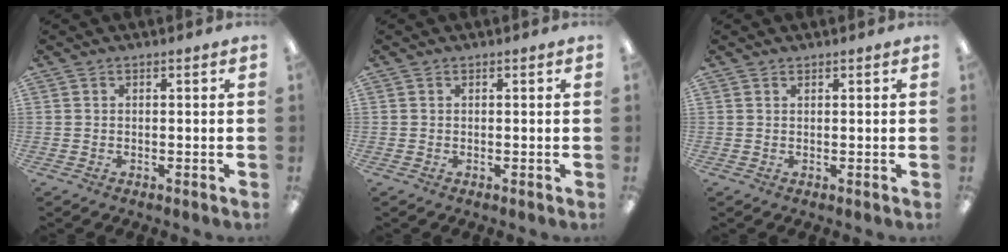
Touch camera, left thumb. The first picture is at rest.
{"total": 0.0}
{"total": 0.5, "force": [0.5, 0.1, 0.1], "torque": [-0.002, 0.000, 0.009]}